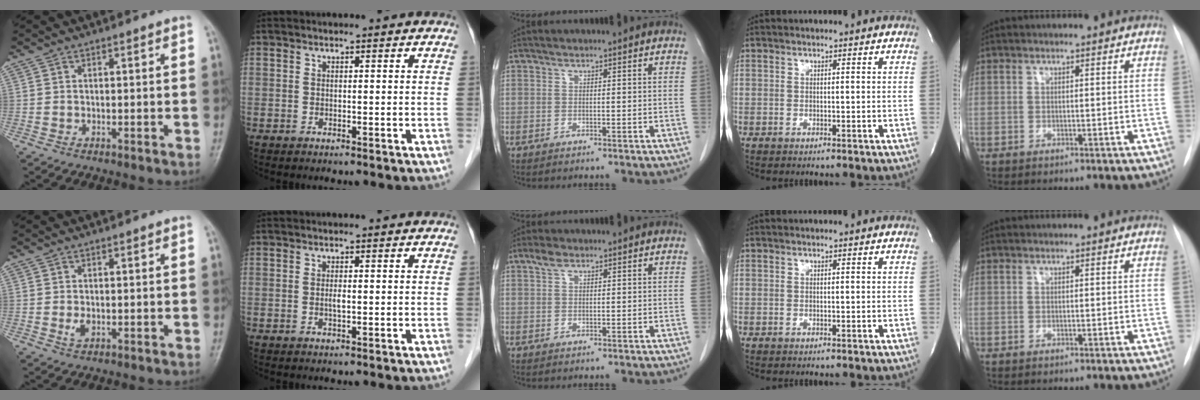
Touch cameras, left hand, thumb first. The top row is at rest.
{"thumb": {"total": 1.7, "force": [0.3, 0.8, 1.4], "torque": [-0.026, -0.002, 0.010]}, "index": {"total": 0.5, "force": [0.1, 0.1, 0.5], "torque": [-0.013, 0.000, 0.003]}, "middle": {"total": 1.2, "force": [0.8, 0.5, 0.7], "torque": [-0.017, 0.010, 0.017]}}